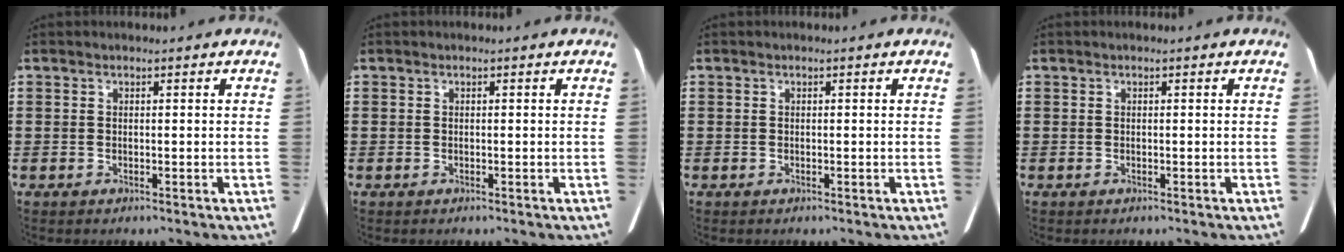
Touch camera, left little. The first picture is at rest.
{"total": 0.0}
{"total": 0.0}
{"total": 0.0}